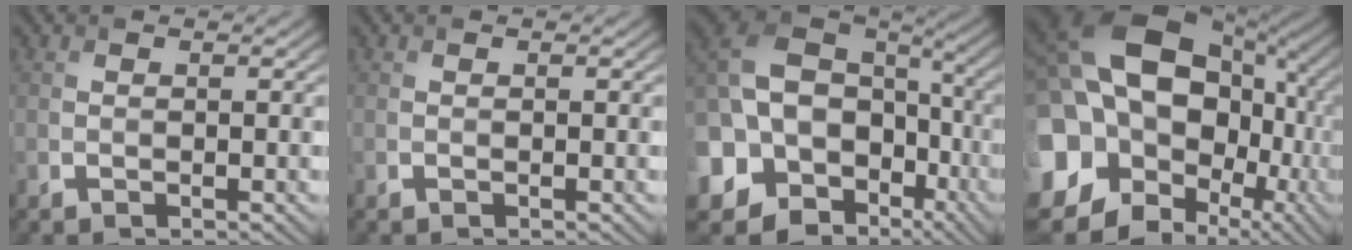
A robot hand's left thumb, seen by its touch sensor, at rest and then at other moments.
{"total": 0.0}
{"total": 21.3, "force": [-2.3, 17.4, 12.0], "torque": [-0.289, -0.008, -0.039]}
{"total": 23.8, "force": [2.7, 18.6, 14.7], "torque": [-0.338, -0.023, 0.051]}